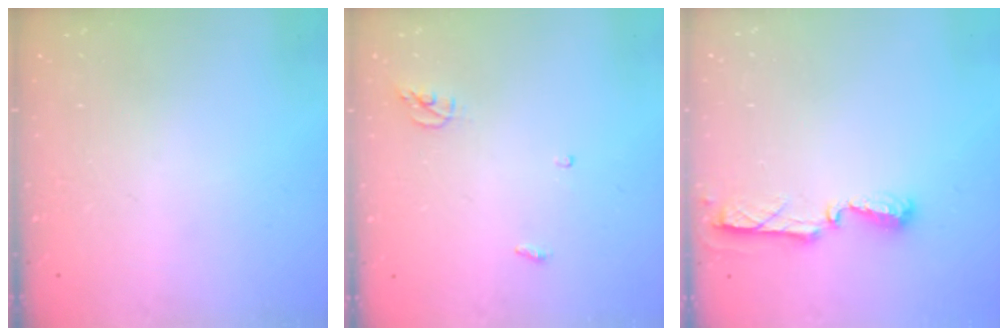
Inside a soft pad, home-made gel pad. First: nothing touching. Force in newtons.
{"total": 3.8, "press": 3.8, "slide": 0.3}
{"total": 5.6, "press": 5.5, "slide": 0.6}